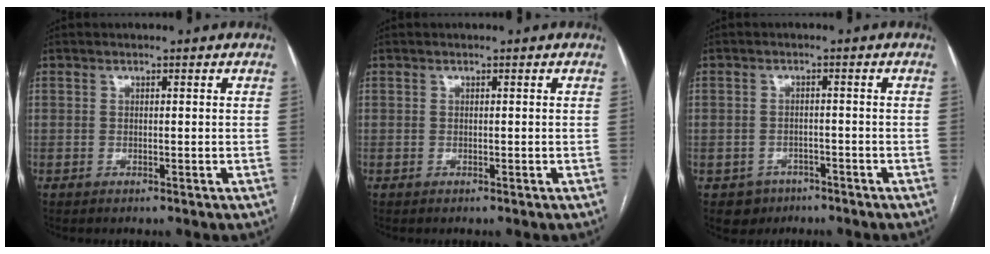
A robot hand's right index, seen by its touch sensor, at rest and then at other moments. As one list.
[{"total": 0.0}, {"total": 3.5, "force": [-1.9, 3.0, 0.0], "torque": [0.007, 0.012, -0.025]}]